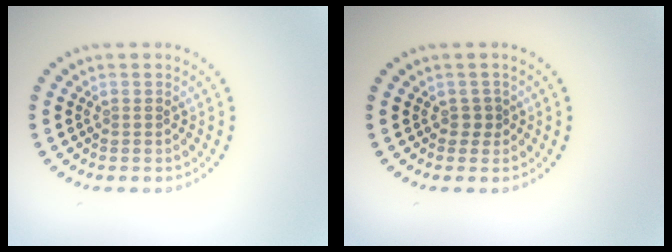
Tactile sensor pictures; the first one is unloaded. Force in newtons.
{"total": 1.0, "press": 0.9, "slide": 0.4}